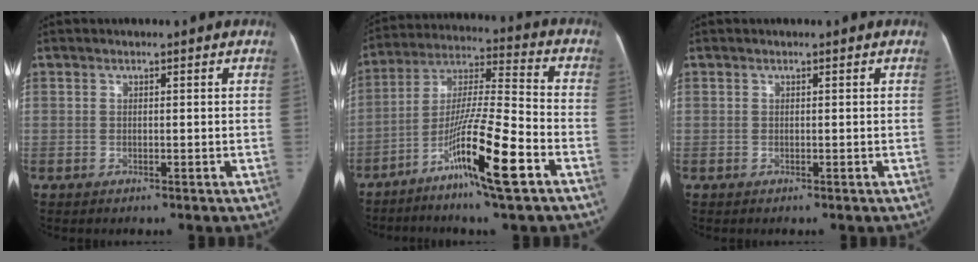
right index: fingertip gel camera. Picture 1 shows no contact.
{"total": 15.7, "force": [-7.6, 0.2, 13.7], "torque": [-0.260, -0.015, -0.135]}
{"total": 0.0}